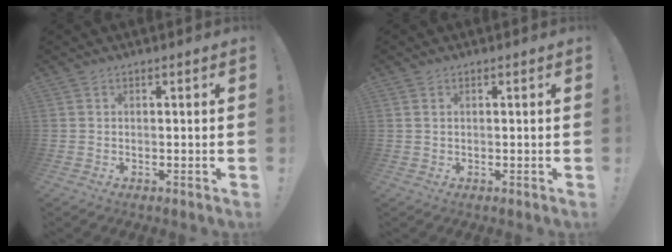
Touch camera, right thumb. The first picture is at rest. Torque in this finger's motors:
{"motor_torque": [0.00, 0.10, -0.19, -0.09, -0.02]}